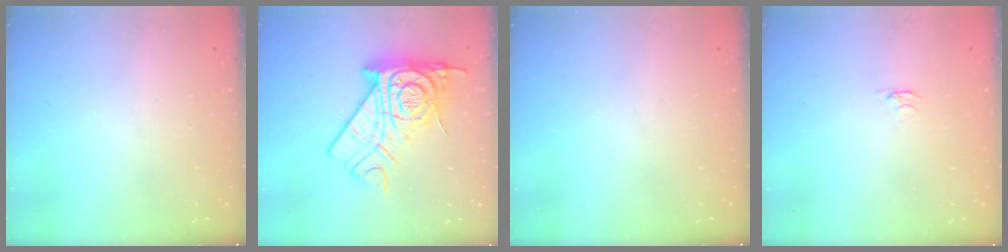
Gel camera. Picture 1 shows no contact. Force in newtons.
{"total": 19.7, "press": 19.6, "slide": 1.7}
{"total": 0.0}
{"total": 2.1, "press": 2.0, "slide": 0.3}